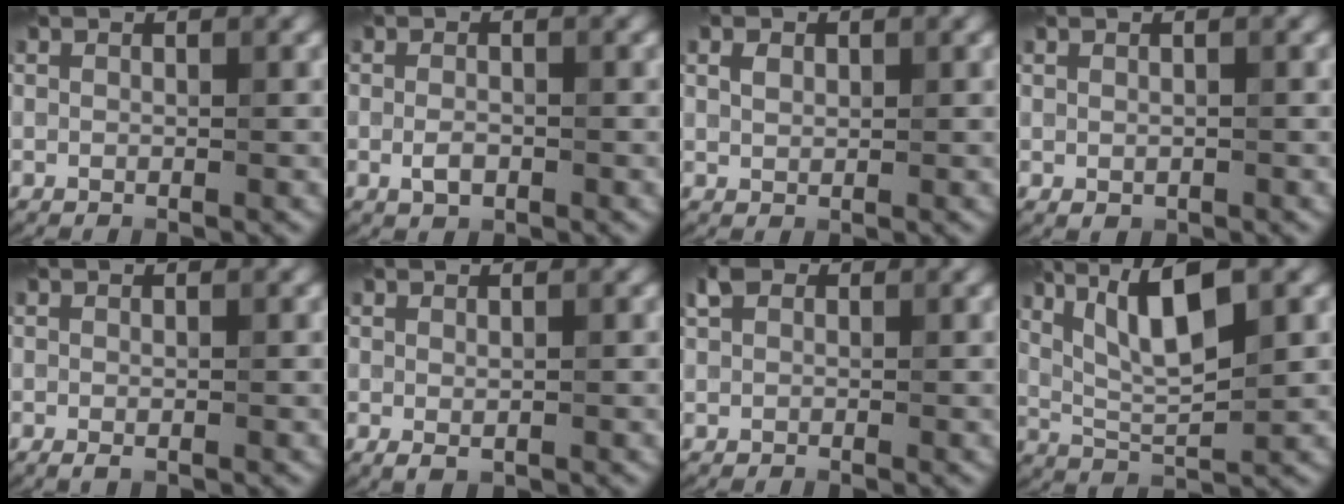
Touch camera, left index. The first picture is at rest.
{"total": 1.6, "force": [-0.5, 0.9, 1.2], "torque": [-0.024, -0.001, -0.011]}
{"total": 1.5, "force": [0.6, 1.1, 0.8], "torque": [-0.015, 0.003, 0.011]}
{"total": 0.6, "force": [0.0, 0.4, 0.5], "torque": [-0.008, -0.001, 0.002]}
{"total": 0.9, "force": [-0.4, 0.2, 0.8], "torque": [-0.013, -0.004, -0.005]}
{"total": 0.9, "force": [0.0, 0.3, 0.8], "torque": [-0.013, -0.001, 0.003]}
{"total": 1.6, "force": [0.5, 1.4, 0.7], "torque": [-0.010, 0.004, 0.002]}
{"total": 7.6, "force": [2.8, 2.1, 6.7], "torque": [-0.123, 0.002, 0.054]}